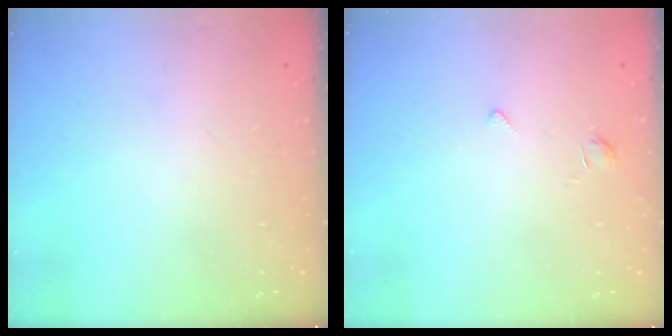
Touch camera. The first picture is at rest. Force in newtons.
{"total": 1.9, "press": 1.8, "slide": 0.4}